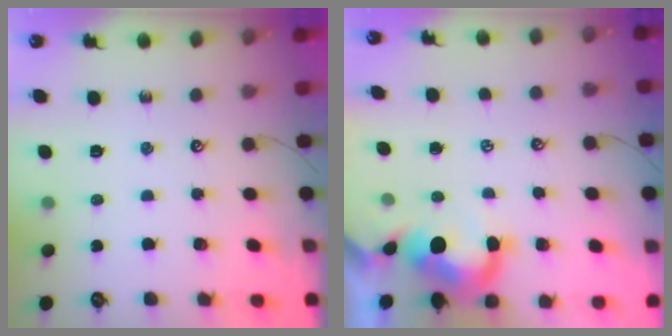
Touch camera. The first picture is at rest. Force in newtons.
{"total": 2.8, "press": 2.6, "slide": 0.9}